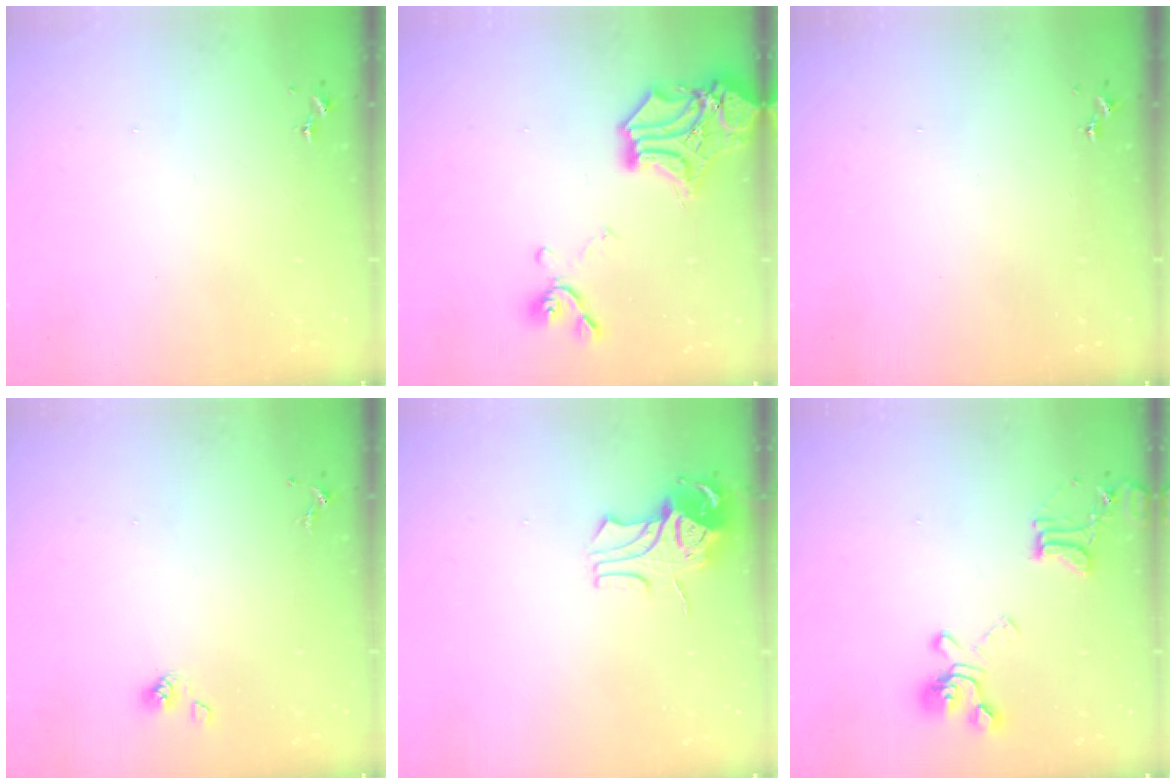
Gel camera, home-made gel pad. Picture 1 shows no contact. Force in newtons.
{"total": 17.6, "press": 17.6, "slide": 1.5}
{"total": 0.0}
{"total": 4.6, "press": 4.1, "slide": 2.2}
{"total": 9.3, "press": 9.3, "slide": 1.2}
{"total": 17.3, "press": 17.2, "slide": 1.8}